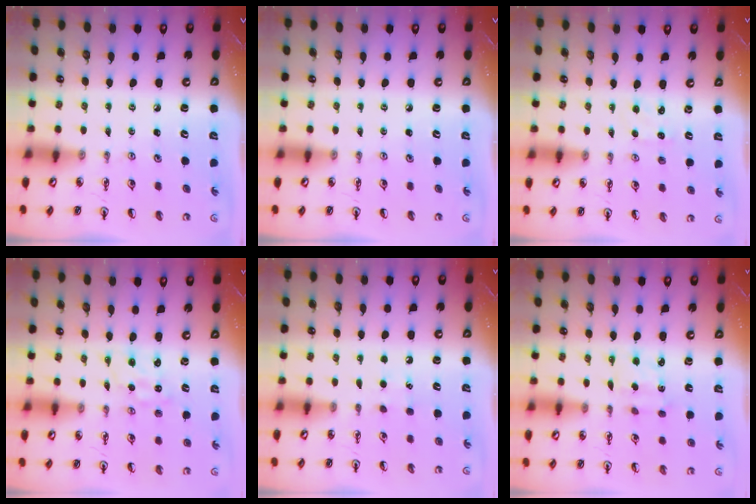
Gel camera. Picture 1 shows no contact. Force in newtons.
{"total": 0.0}
{"total": 2.2, "press": 2.2, "slide": 0.3}
{"total": 0.0}
{"total": 5.3, "press": 5.3, "slide": 0.7}
{"total": 1.9, "press": 1.7, "slide": 0.8}